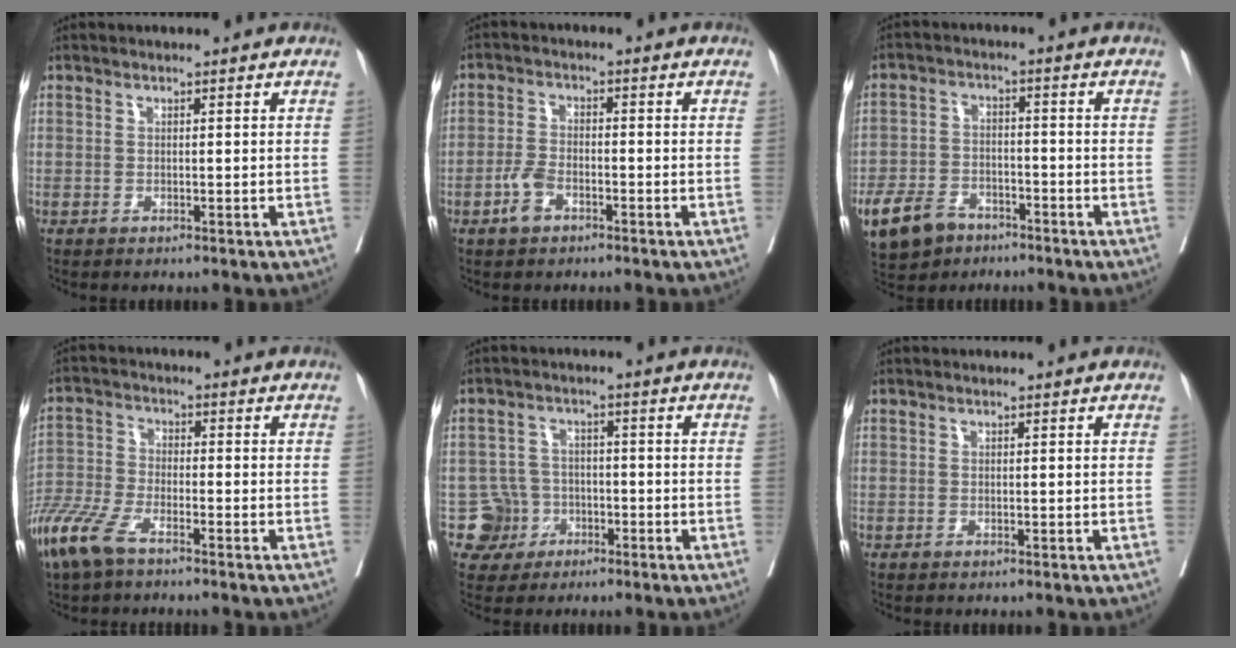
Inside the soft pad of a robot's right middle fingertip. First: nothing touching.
{"total": 3.7, "force": [-2.2, 1.8, 2.5], "torque": [-0.053, 0.002, -0.042]}
{"total": 9.6, "force": [-6.2, 6.0, 4.1], "torque": [-0.088, 0.000, -0.106]}
{"total": 8.4, "force": [-5.9, 2.4, 5.4], "torque": [-0.130, -0.018, -0.122]}
{"total": 4.9, "force": [-2.0, 4.5, -0.3], "torque": [0.014, 0.015, -0.034]}
{"total": 0.0}